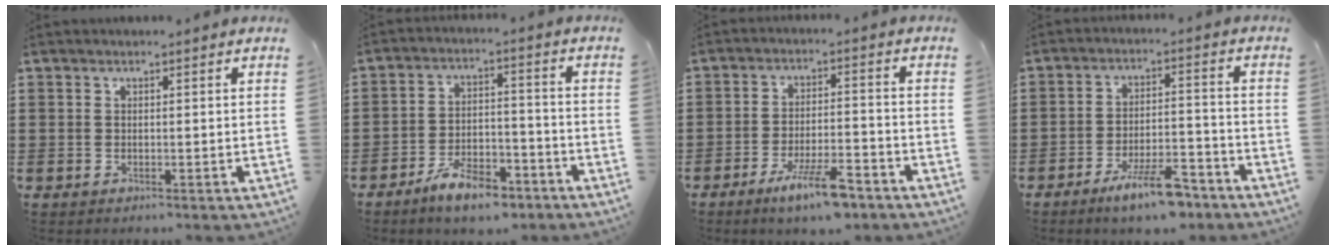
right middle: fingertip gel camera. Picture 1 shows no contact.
{"total": 7.8, "force": [-6.1, 2.5, 4.2], "torque": [-0.081, 0.007, -0.113]}
{"total": 7.7, "force": [-5.3, 1.5, 5.4], "torque": [-0.102, 0.000, -0.095]}
{"total": 8.3, "force": [-6.1, 1.7, 5.4], "torque": [-0.093, 0.006, -0.108]}